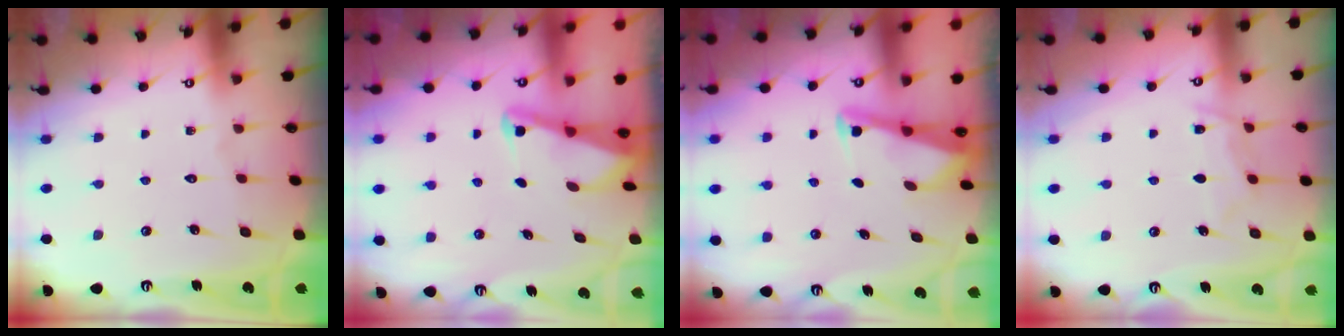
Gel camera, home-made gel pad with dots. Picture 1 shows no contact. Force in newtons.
{"total": 2.2, "press": 2.2, "slide": 0.4}
{"total": 2.5, "press": 2.5, "slide": 0.1}
{"total": 6.5, "press": 6.4, "slide": 0.7}